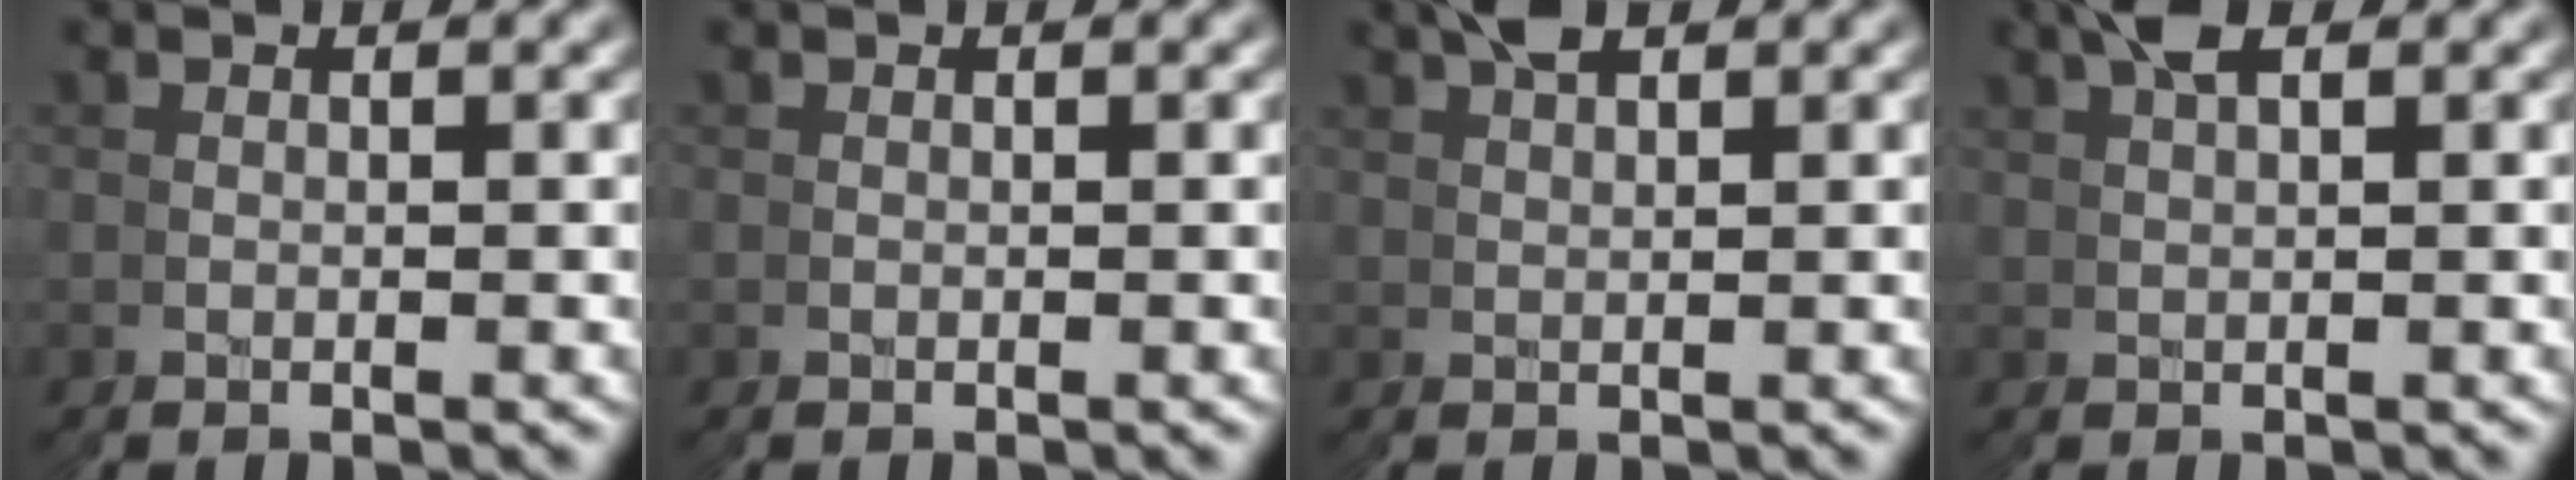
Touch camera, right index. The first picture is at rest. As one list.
[{"total": 0.0}, {"total": 2.5, "force": [1.4, 0.9, 1.9], "torque": [-0.015, 0.012, 0.023]}, {"total": 2.0, "force": [1.2, 0.1, 1.7], "torque": [-0.018, 0.015, 0.018]}]